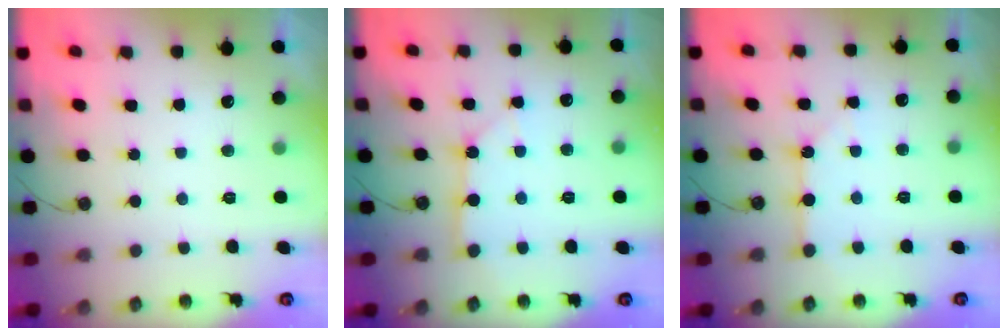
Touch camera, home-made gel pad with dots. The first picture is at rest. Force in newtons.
{"total": 5.8, "press": 5.8, "slide": 0.5}
{"total": 2.3, "press": 2.3, "slide": 0.3}